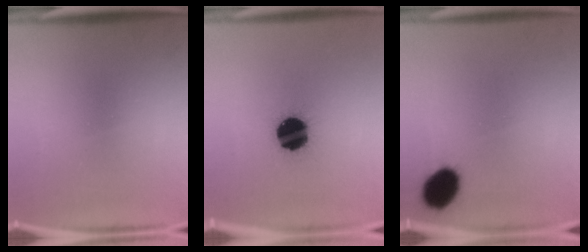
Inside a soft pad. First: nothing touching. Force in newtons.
{"total": 16.6}
{"total": 8.9}